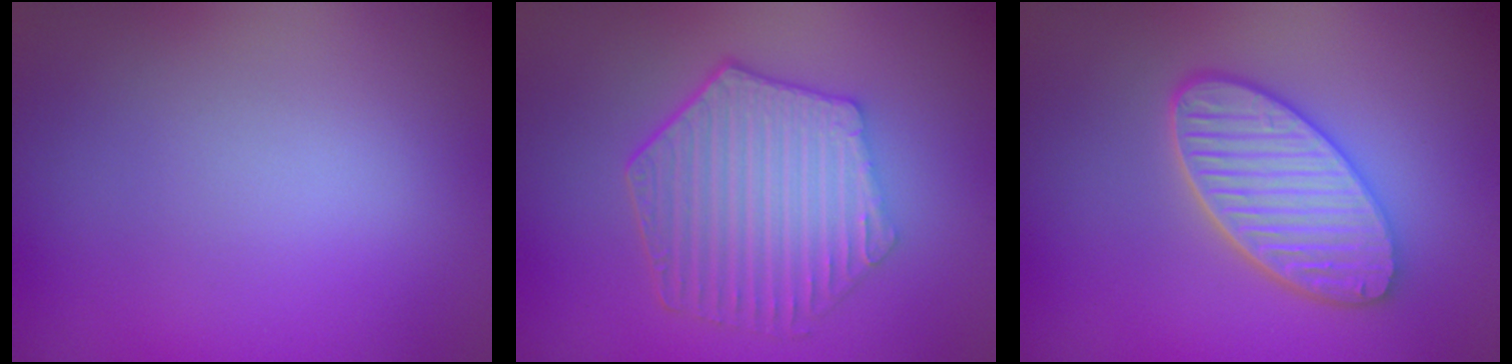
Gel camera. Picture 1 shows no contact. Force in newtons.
{"total": 6.3, "press": 4.6, "slide": 4.3}
{"total": 5.3, "press": 4.3, "slide": 3.0}